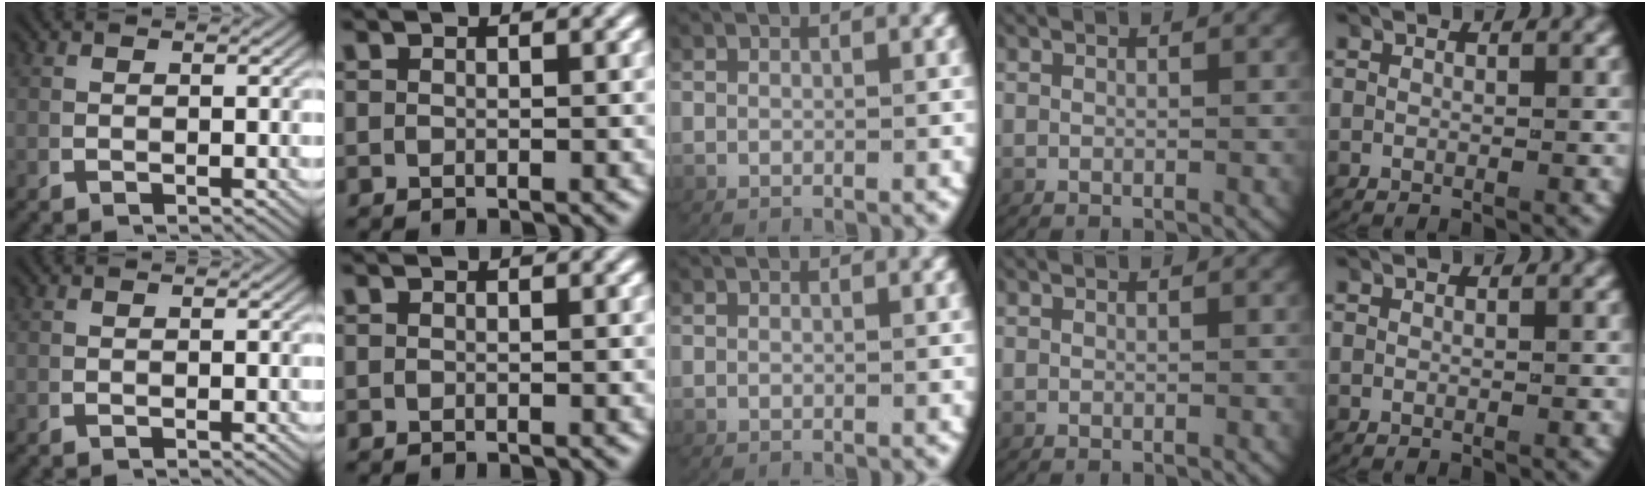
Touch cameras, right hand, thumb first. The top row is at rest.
{}